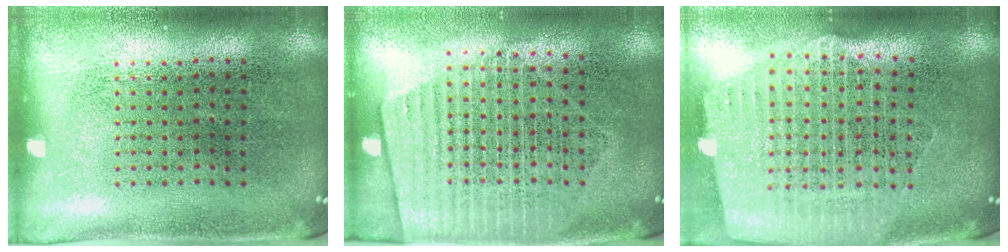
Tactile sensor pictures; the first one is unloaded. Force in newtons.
{"total": 1.6, "press": 1.4, "slide": 0.8}
{"total": 2.7, "press": 2.3, "slide": 1.4}